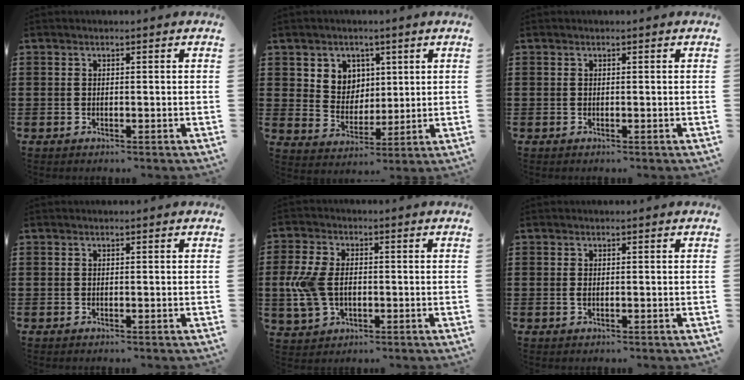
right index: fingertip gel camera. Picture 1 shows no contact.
{"total": 5.5, "force": [2.7, 4.7, 0.5], "torque": [-0.032, -0.001, 0.048]}
{"total": 0.0}
{"total": 0.0}
{"total": 7.0, "force": [-0.4, 4.6, 5.2], "torque": [-0.144, -0.001, -0.017]}
{"total": 0.7, "force": [-0.1, 0.3, 0.6], "torque": [-0.013, 0.000, -0.002]}